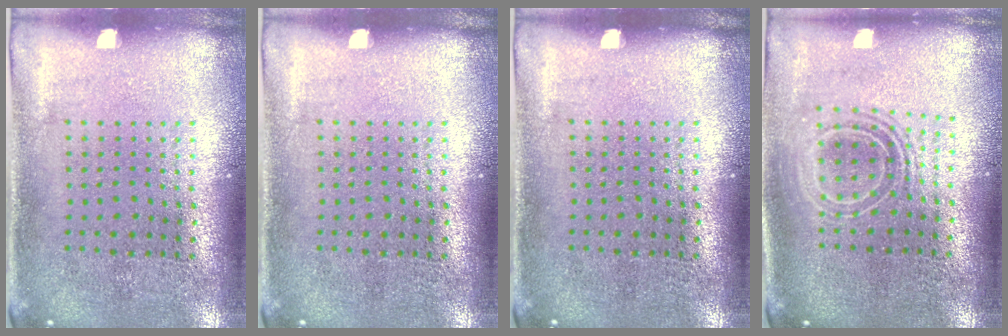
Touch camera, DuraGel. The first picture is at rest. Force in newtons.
{"total": 0.0}
{"total": 0.0}
{"total": 1.8, "press": 1.4, "slide": 1.2}